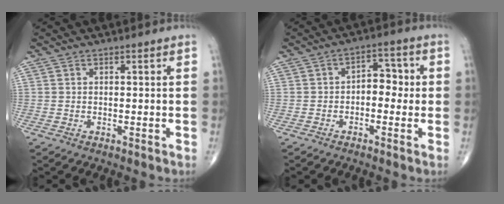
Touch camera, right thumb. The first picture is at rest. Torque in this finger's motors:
{"motor_torque": [0.05, 0.17, 0.51, -0.03, 0.01]}